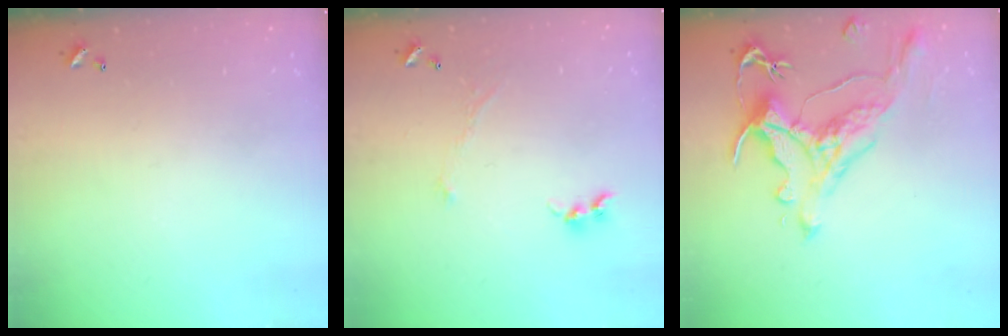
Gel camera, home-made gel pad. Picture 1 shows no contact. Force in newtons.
{"total": 1.2, "press": 1.2, "slide": 0.1}
{"total": 1.7, "press": 1.2, "slide": 1.1}